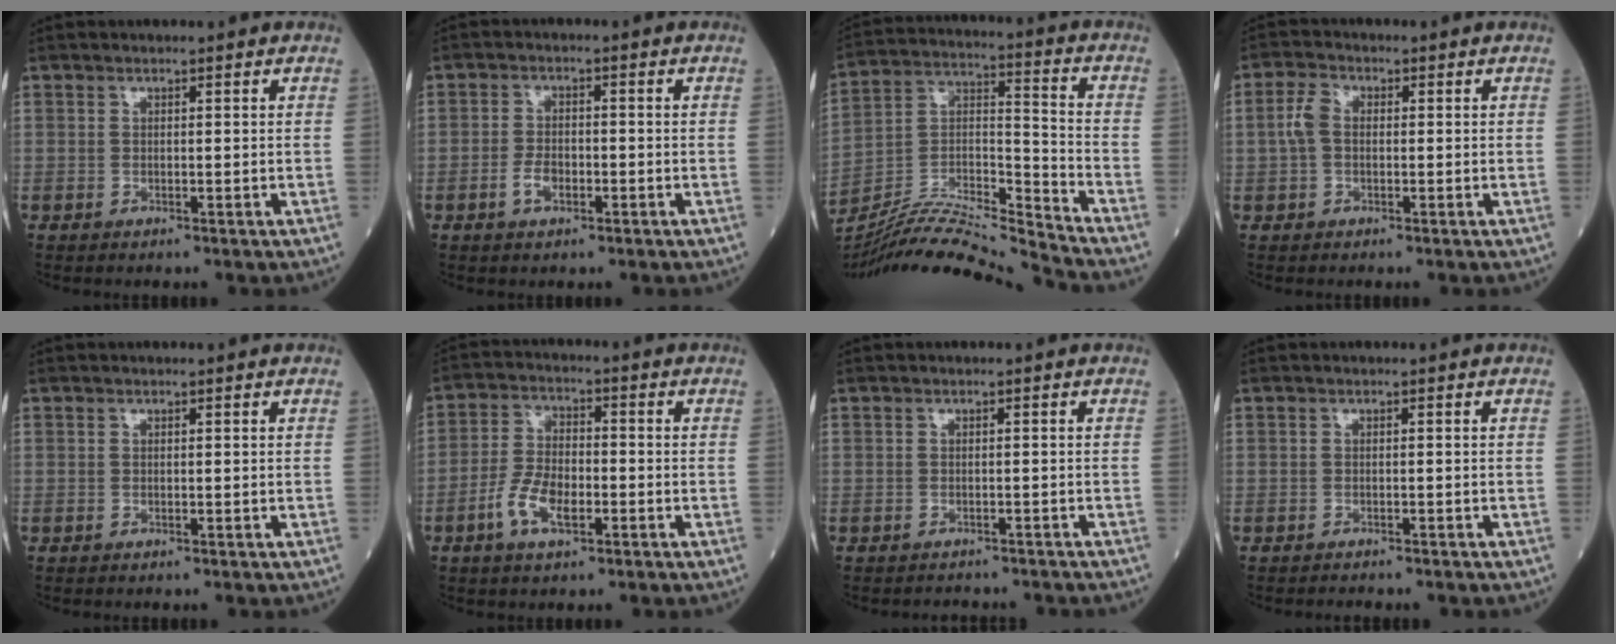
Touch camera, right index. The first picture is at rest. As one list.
[{"total": 3.2, "force": [-1.4, 1.6, 2.4], "torque": [-0.048, 0.004, -0.026]}, {"total": 18.0, "force": [-17.2, -1.5, 5.2], "torque": [-0.094, 0.020, -0.305]}, {"total": 3.4, "force": [0.0, 2.3, 2.5], "torque": [-0.067, 0.015, -0.004]}, {"total": 0.0}, {"total": 7.7, "force": [-3.3, 3.3, 6.2], "torque": [-0.132, 0.005, -0.064]}, {"total": 4.0, "force": [-3.9, 0.9, 0.6], "torque": [-0.003, -0.005, -0.045]}, {"total": 1.6, "force": [-1.5, 0.3, 0.4], "torque": [-0.010, -0.003, -0.017]}]